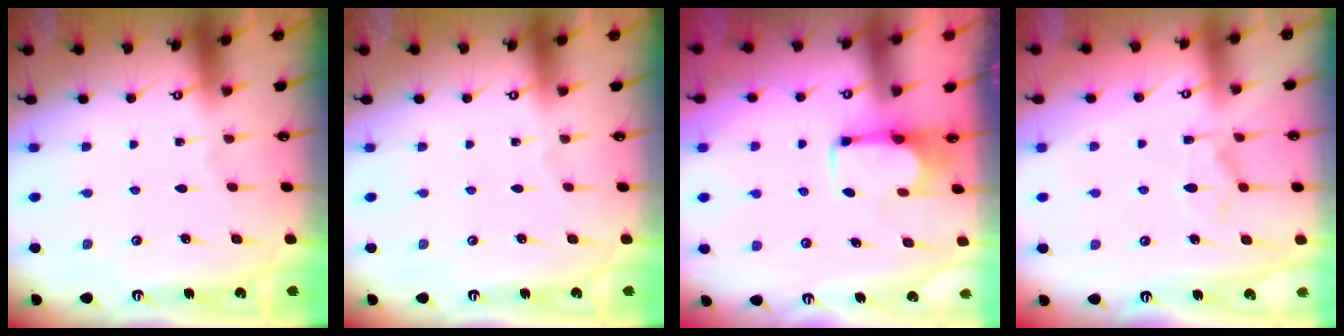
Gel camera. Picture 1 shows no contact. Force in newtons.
{"total": 0.0}
{"total": 1.7, "press": 1.6, "slide": 0.7}
{"total": 1.9, "press": 1.4, "slide": 1.2}